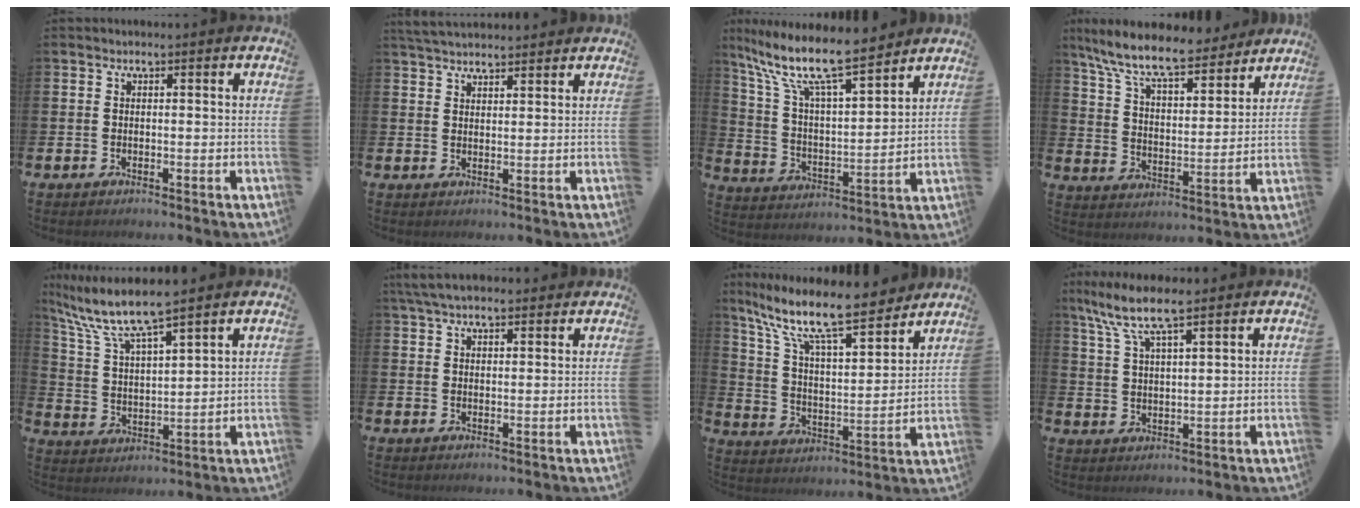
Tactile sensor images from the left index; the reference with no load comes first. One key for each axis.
{"total": 3.6, "fx": 3.6, "fy": 0.6, "fz": 0.5, "tx": -0.017, "ty": -0.013, "tz": 0.066}
{"total": 11.6, "fx": 10.0, "fy": 2.0, "fz": 5.6, "tx": -0.147, "ty": -0.060, "tz": 0.172}
{"total": 10.0, "fx": 8.9, "fy": 2.3, "fz": 4.1, "tx": -0.121, "ty": -0.049, "tz": 0.155}
{"total": 7.9, "fx": 7.1, "fy": 1.0, "fz": 3.4, "tx": -0.102, "ty": -0.035, "tz": 0.123}
{"total": 4.9, "fx": 4.3, "fy": 1.4, "fz": 1.7, "tx": -0.043, "ty": -0.006, "tz": 0.081}
{"total": 12.8, "fx": 10.7, "fy": 2.8, "fz": 6.4, "tx": -0.156, "ty": -0.065, "tz": 0.183}
{"total": 7.7, "fx": 6.4, "fy": 1.4, "fz": 4.1, "tx": -0.104, "ty": -0.016, "tz": 0.115}